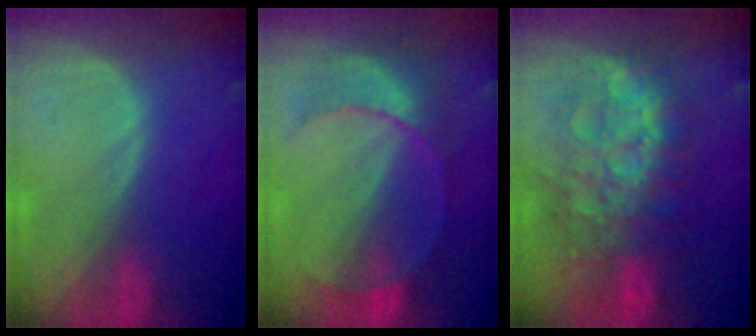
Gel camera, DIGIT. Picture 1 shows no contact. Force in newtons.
{"total": 7.7, "press": 7.7, "slide": 0.7}
{"total": 12.5, "press": 12.4, "slide": 1.2}